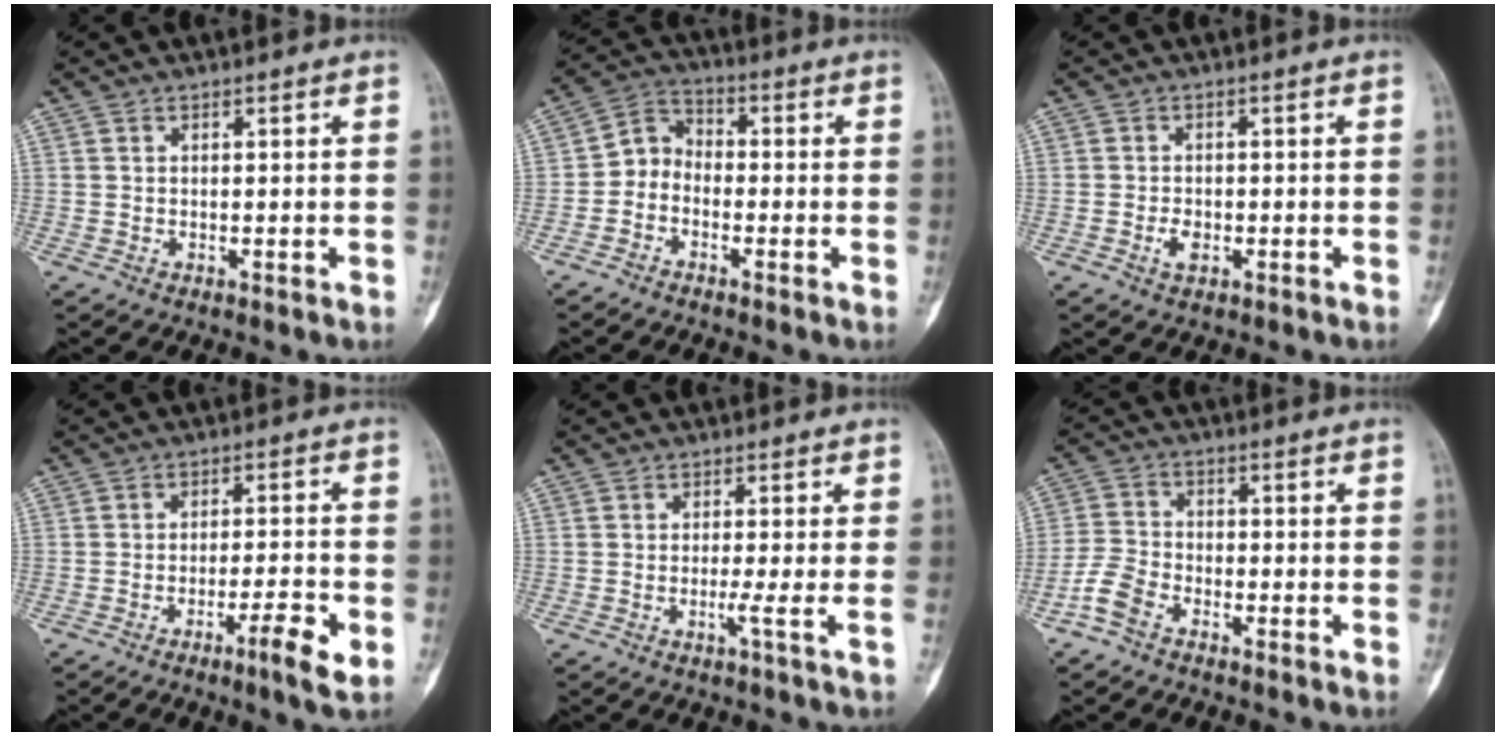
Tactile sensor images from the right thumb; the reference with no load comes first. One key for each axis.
{"total": 5.5, "fx": -1.9, "fy": 4.4, "fz": 2.6, "tx": -0.028, "ty": 0.029, "tz": -0.053}
{"total": 2.3, "fx": -0.9, "fy": 1.4, "fz": 1.5, "tx": -0.020, "ty": 0.001, "tz": -0.017}
{"total": 6.3, "fx": -3.0, "fy": 0.5, "fz": 5.6, "tx": -0.098, "ty": 0.014, "tz": -0.046}
{"total": 2.0, "fx": -0.7, "fy": -0.9, "fz": 1.6, "tx": -0.030, "ty": -0.004, "tz": -0.018}
{"total": 5.3, "fx": -3.6, "fy": 2.7, "fz": 2.8, "tx": -0.055, "ty": 0.014, "tz": -0.083}